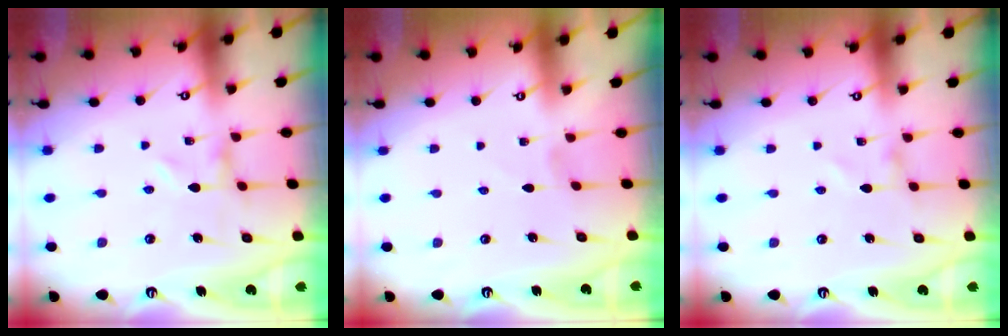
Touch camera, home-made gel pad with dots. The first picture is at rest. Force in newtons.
{"total": 1.3, "press": 1.3, "slide": 0.1}
{"total": 1.0, "press": 1.0, "slide": 0.1}